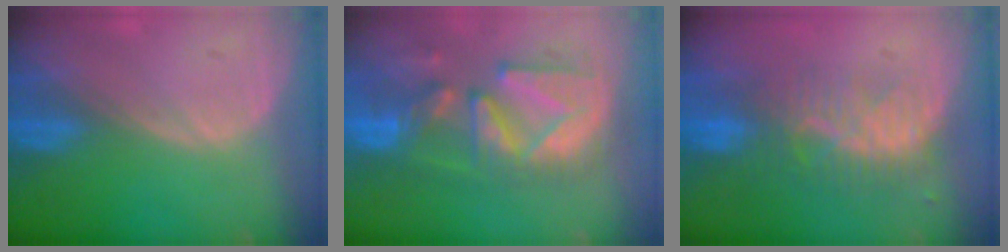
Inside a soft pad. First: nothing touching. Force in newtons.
{"total": 11.4, "press": 10.8, "slide": 3.7}
{"total": 8.2, "press": 7.3, "slide": 3.7}